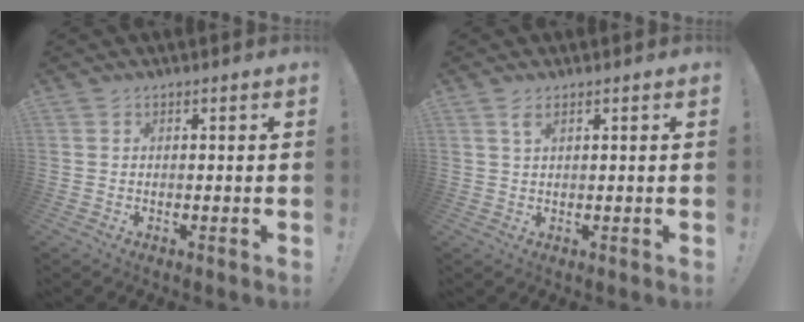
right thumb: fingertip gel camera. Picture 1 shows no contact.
{"total": 2.4, "force": [1.2, 0.6, 1.9], "torque": [-0.040, 0.001, 0.021]}